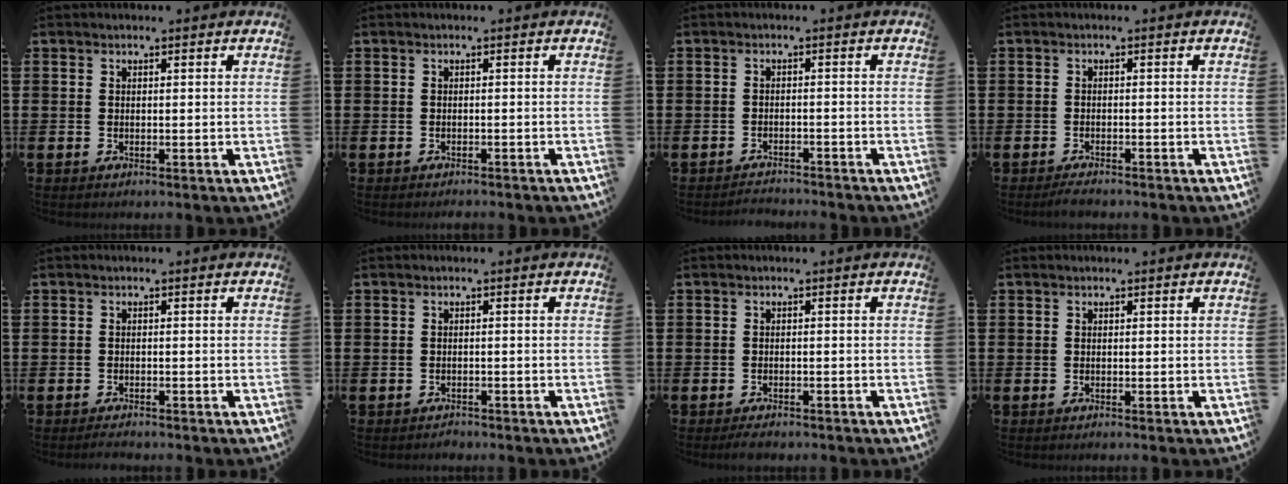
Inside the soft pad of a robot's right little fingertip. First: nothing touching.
{"total": 0.7, "force": [-0.7, 0.0, 0.0], "torque": [-0.001, -0.001, -0.014]}
{"total": 1.6, "force": [-1.6, 0.0, -0.2], "torque": [-0.002, 0.005, -0.035]}
{"total": 1.4, "force": [-1.3, 0.1, 0.4], "torque": [-0.010, 0.002, -0.026]}
{"total": 0.9, "force": [-0.9, 0.1, 0.2], "torque": [-0.006, -0.002, -0.017]}
{"total": 0.8, "force": [-0.8, 0.1, -0.1], "torque": [-0.001, 0.001, -0.017]}
{"total": 1.1, "force": [-1.1, 0.2, 0.3], "torque": [-0.007, 0.000, -0.023]}
{"total": 0.0}